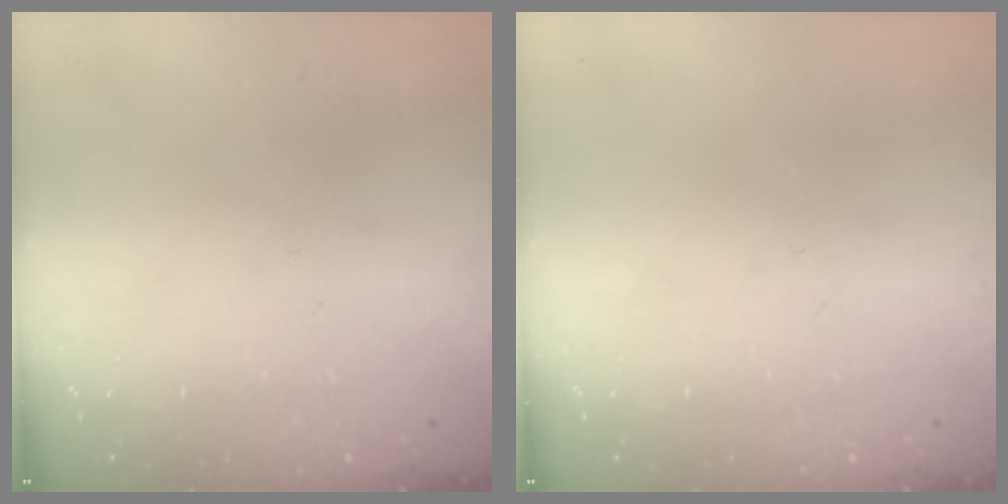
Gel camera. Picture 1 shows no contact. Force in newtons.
{"total": 0.0}